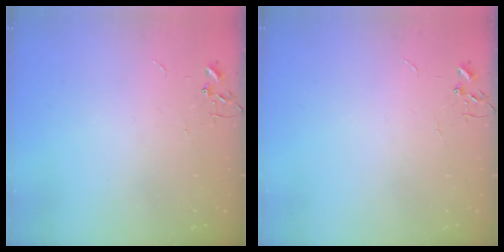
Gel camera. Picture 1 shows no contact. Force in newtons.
{"total": 0.0}